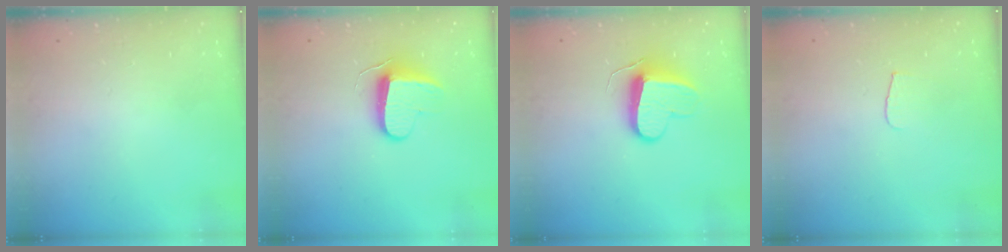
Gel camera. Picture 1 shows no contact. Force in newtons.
{"total": 9.2, "press": 9.2, "slide": 0.7}
{"total": 10.3, "press": 10.2, "slide": 1.2}
{"total": 4.3, "press": 4.2, "slide": 0.4}